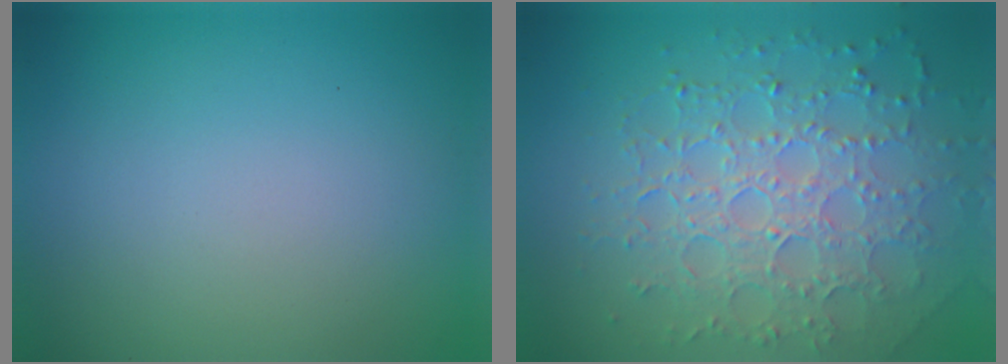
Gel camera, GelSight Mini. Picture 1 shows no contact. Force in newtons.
{"total": 7.3, "press": 5.4, "slide": 5.0}